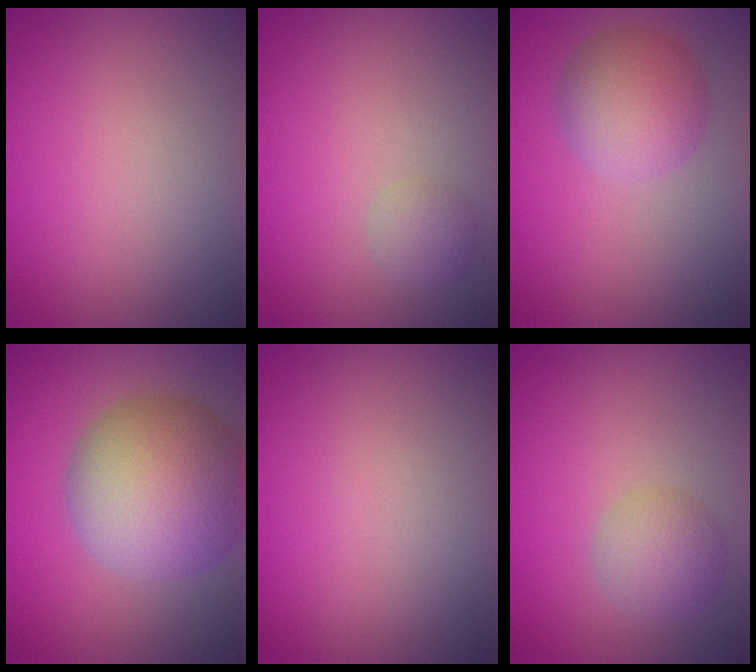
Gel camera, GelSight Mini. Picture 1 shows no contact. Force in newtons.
{"total": 1.5, "press": 1.5, "slide": 0.0}
{"total": 4.2, "press": 4.2, "slide": 0.1}
{"total": 10.7, "press": 10.7, "slide": 0.1}
{"total": 0.0}
{"total": 3.0, "press": 3.0, "slide": 0.0}